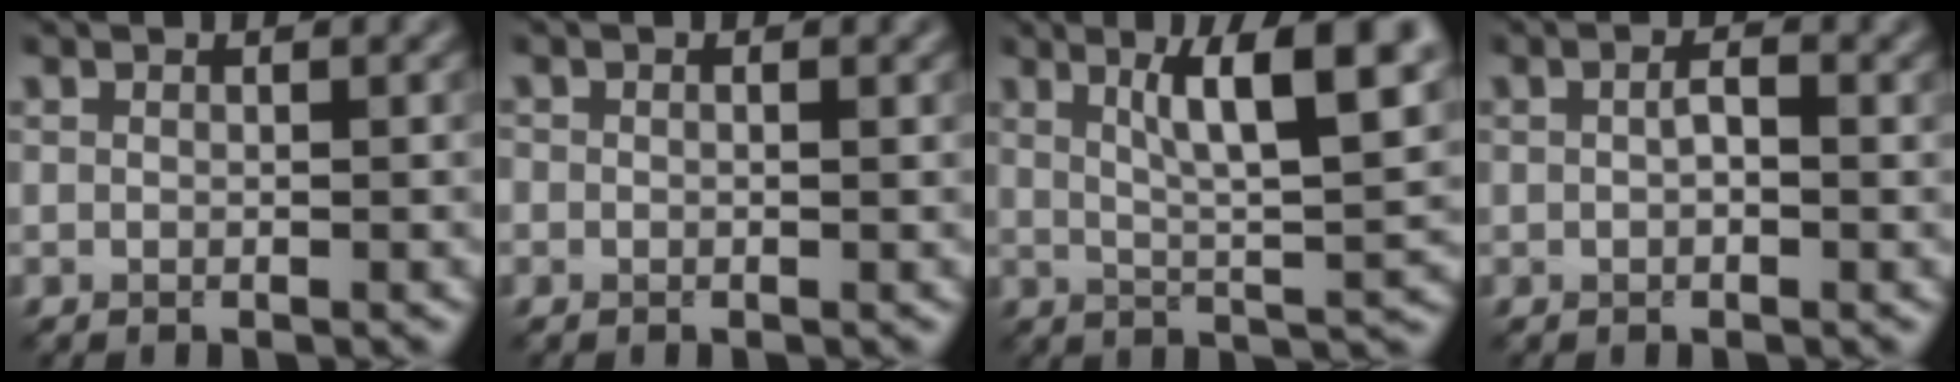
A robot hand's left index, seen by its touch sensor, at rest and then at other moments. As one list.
[{"total": 0.7, "force": [0.2, 0.5, 0.4], "torque": [-0.003, -0.005, 0.002]}, {"total": 8.9, "force": [3.6, 1.9, 7.9], "torque": [-0.108, 0.004, 0.060]}, {"total": 1.6, "force": [0.2, 0.7, 1.4], "torque": [-0.021, -0.001, 0.003]}]